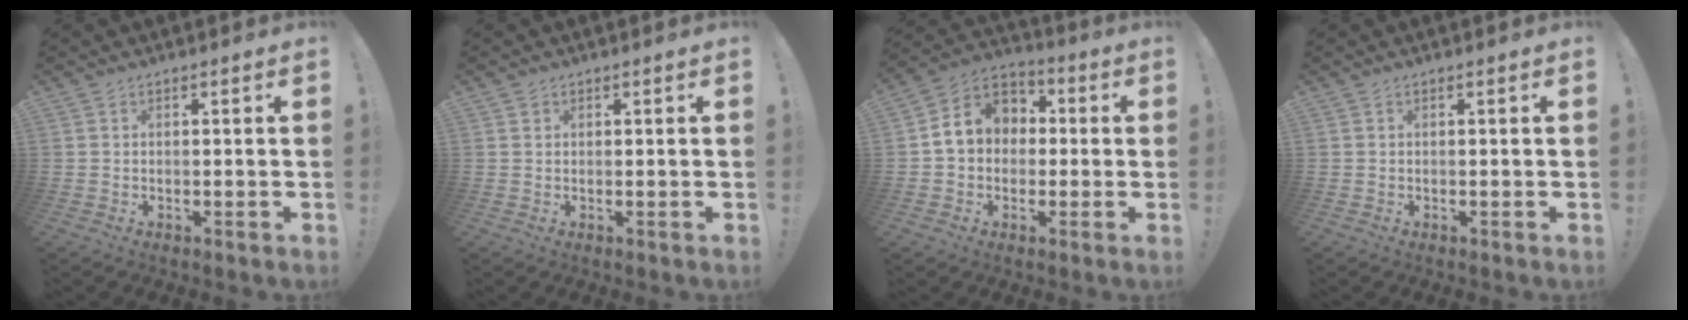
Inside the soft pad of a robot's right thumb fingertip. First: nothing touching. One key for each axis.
{"total": 1.0, "fx": 0.6, "fy": 0.8, "fz": 0.0, "tx": 0.004, "ty": -0.001, "tz": 0.010}
{"total": 10.3, "fx": 0.7, "fy": 9.1, "fz": 4.7, "tx": -0.064, "ty": 0.013, "tz": 0.023}
{"total": 0.0}